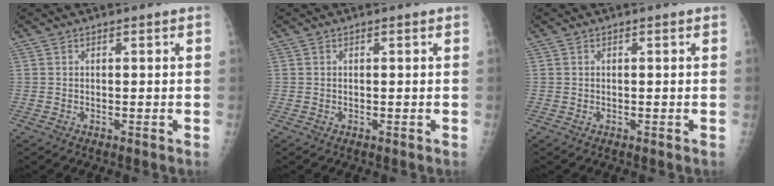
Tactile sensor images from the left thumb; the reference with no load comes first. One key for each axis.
{"total": 0.0}
{"total": 0.0}